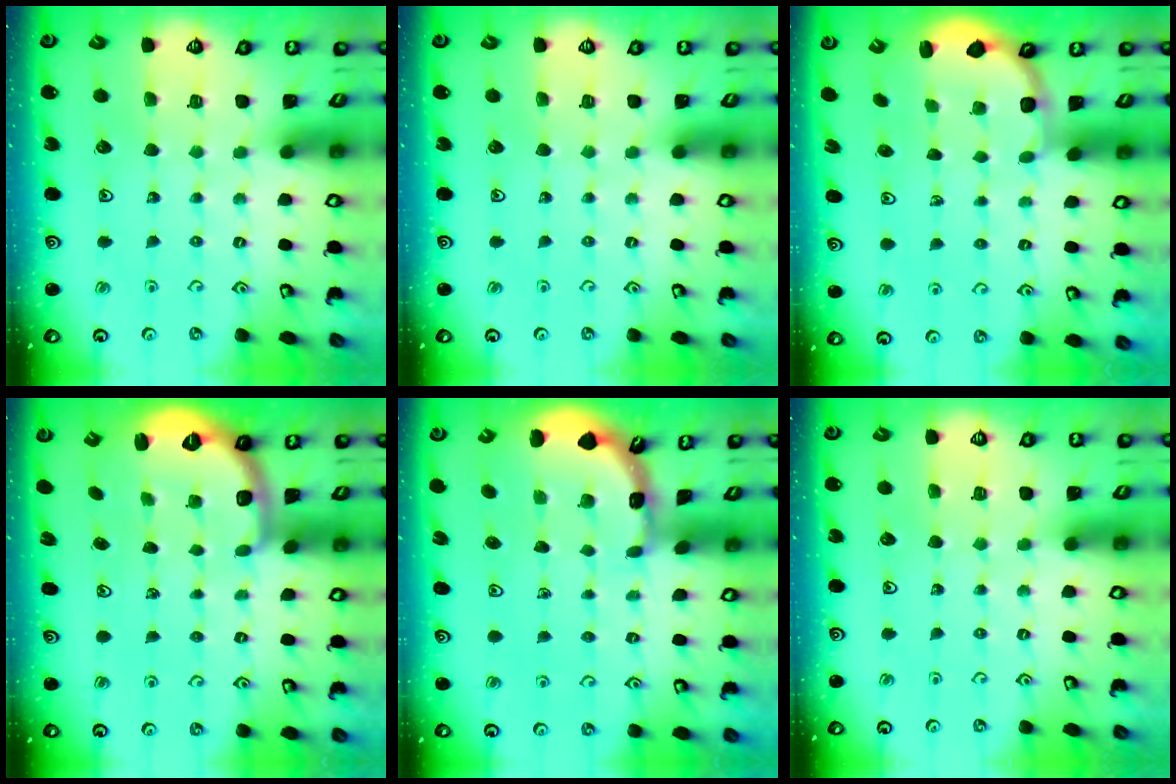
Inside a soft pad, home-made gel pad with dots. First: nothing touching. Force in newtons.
{"total": 0.0}
{"total": 2.9, "press": 2.6, "slide": 1.2}
{"total": 2.6, "press": 1.6, "slide": 2.1}
{"total": 1.9, "press": 1.9, "slide": 0.1}
{"total": 0.0}